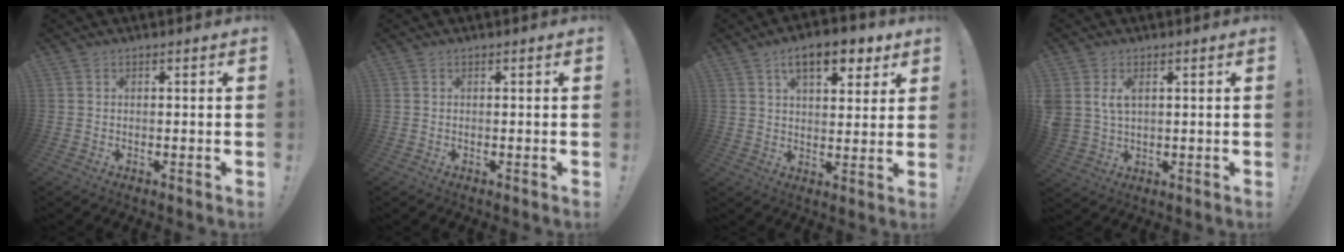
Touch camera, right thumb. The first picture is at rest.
{"total": 0.0}
{"total": 11.3, "force": [6.2, 5.3, 7.8], "torque": [-0.100, -0.024, 0.106]}
{"total": 5.3, "force": [2.1, 3.6, 3.2], "torque": [-0.065, -0.004, 0.039]}